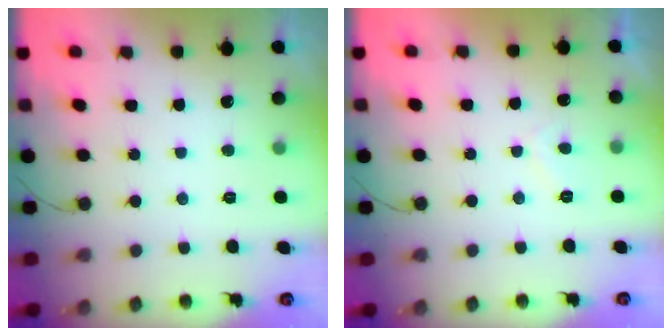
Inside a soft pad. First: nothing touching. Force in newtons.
{"total": 1.6, "press": 1.4, "slide": 0.7}